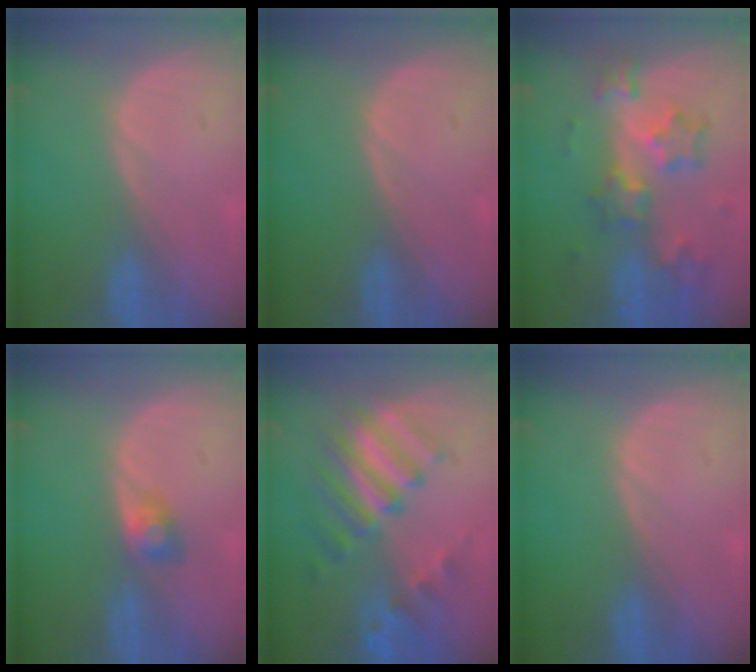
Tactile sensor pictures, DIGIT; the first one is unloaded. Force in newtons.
{"total": 0.0}
{"total": 8.5, "press": 7.5, "slide": 4.0}
{"total": 2.3, "press": 2.3, "slide": 0.2}
{"total": 9.4, "press": 8.3, "slide": 4.3}
{"total": 0.0}